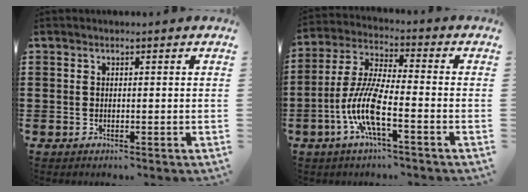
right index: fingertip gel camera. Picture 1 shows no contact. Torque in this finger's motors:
{"motor_torque": [2.14, 0.00, 1.05, 0.21]}